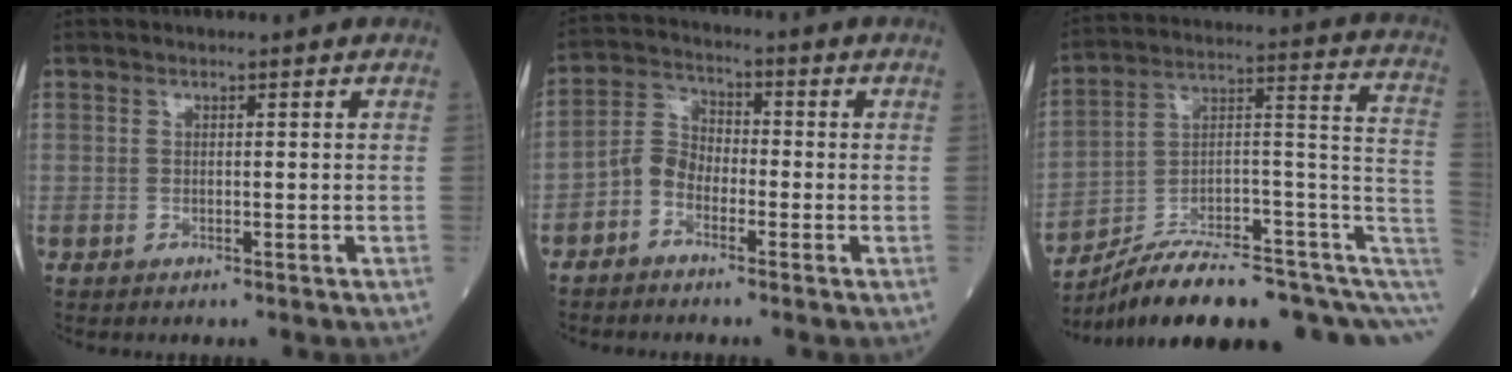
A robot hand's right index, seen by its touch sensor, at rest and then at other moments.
{"total": 4.4, "force": [-2.4, 3.1, 2.1], "torque": [-0.036, 0.017, -0.055]}
{"total": 21.9, "force": [-14.8, 5.2, 15.3], "torque": [-0.163, 0.063, -0.223]}